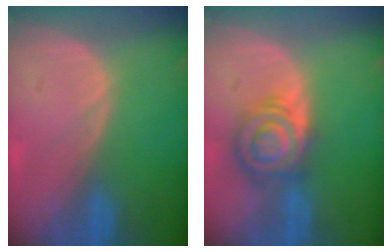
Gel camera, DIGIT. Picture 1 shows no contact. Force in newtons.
{"total": 7.0, "press": 7.0, "slide": 0.2}